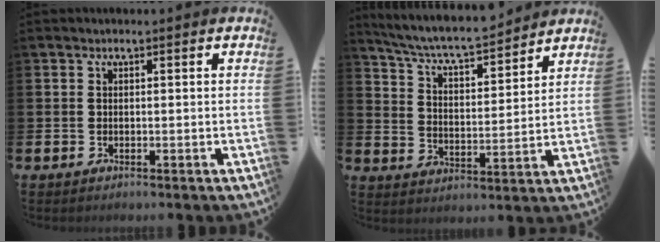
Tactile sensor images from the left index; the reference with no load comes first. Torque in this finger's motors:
{"motor_torque": [1.01, -1.13, 0.51, 0.18]}